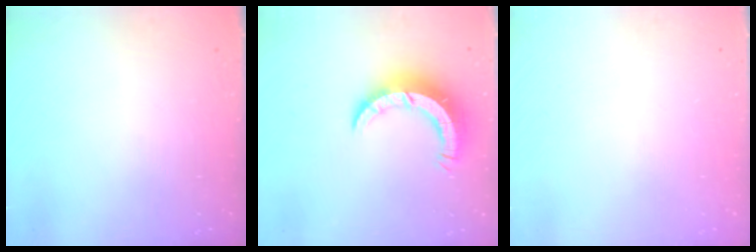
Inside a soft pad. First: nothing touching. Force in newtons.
{"total": 8.0, "press": 7.9, "slide": 0.7}
{"total": 0.0}